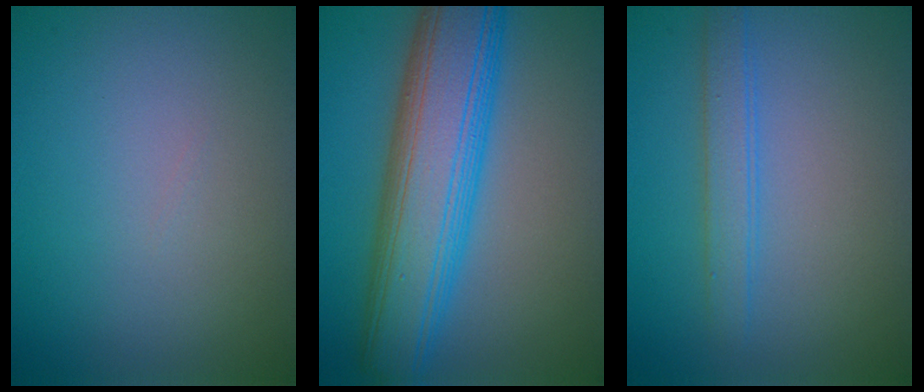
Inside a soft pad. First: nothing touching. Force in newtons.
{"total": 10.6, "press": 10.6, "slide": 0.3}
{"total": 2.2, "press": 2.2, "slide": 0.1}